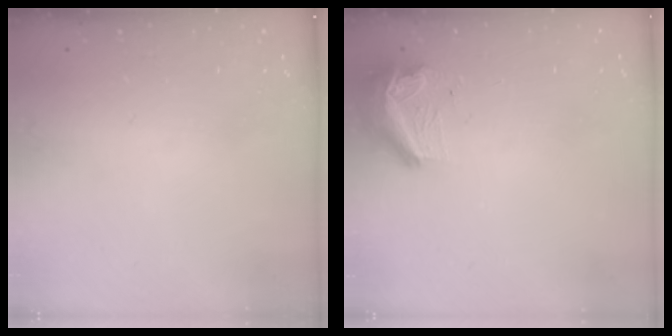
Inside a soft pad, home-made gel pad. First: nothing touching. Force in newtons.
{"total": 9.3, "press": 9.2, "slide": 1.6}